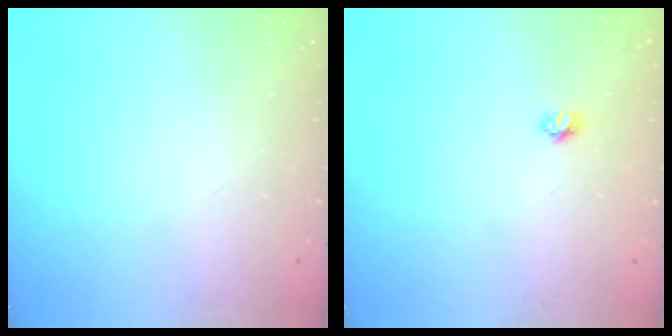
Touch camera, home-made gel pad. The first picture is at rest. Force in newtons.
{"total": 3.4, "press": 3.4, "slide": 0.3}